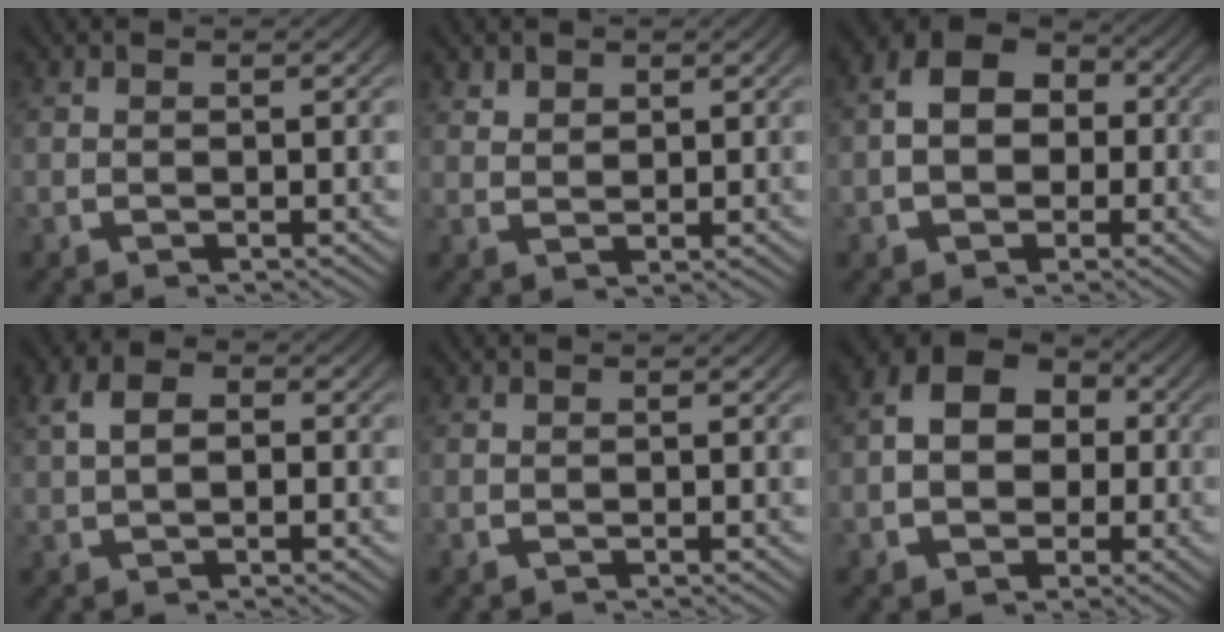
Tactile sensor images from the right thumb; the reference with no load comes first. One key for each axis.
{"total": 1.7, "fx": 1.3, "fy": 0.9, "fz": 0.6, "tx": -0.007, "ty": -0.003, "tz": 0.035}
{"total": 8.6, "fx": 1.1, "fy": 6.4, "fz": 5.6, "tx": -0.106, "ty": 0.008, "tz": 0.015}
{"total": 4.1, "fx": 0.9, "fy": 2.7, "fz": 2.9, "tx": -0.050, "ty": 0.008, "tz": 0.013}
{"total": 0.0}
{"total": 8.7, "fx": 0.9, "fy": 6.5, "fz": 5.8, "tx": -0.112, "ty": 0.001, "tz": 0.016}